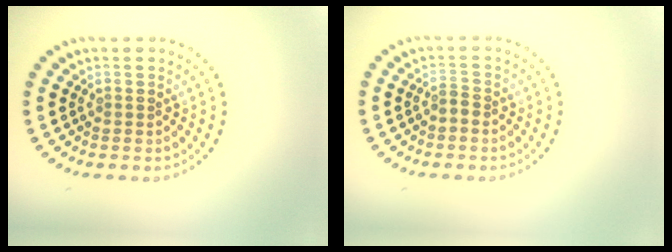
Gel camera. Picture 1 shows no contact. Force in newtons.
{"total": 1.1, "press": 0.9, "slide": 0.7}